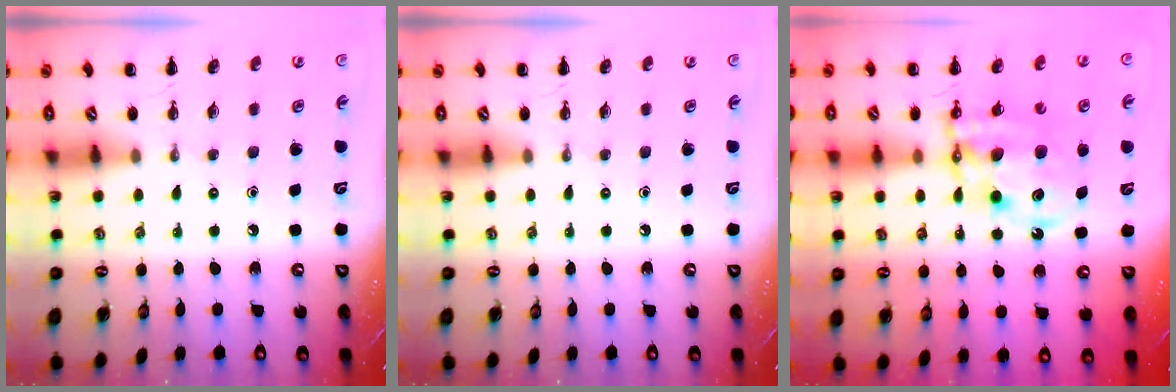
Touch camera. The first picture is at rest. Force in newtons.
{"total": 0.0}
{"total": 12.5, "press": 12.0, "slide": 3.5}